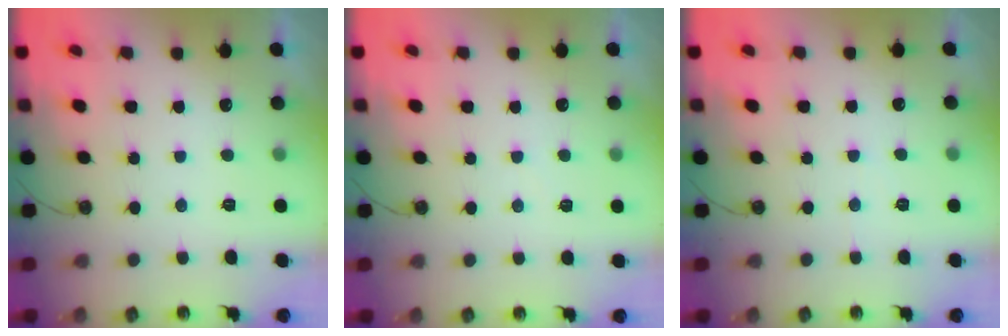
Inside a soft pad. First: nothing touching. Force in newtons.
{"total": 3.9, "press": 3.9, "slide": 0.5}
{"total": 3.2, "press": 3.1, "slide": 0.5}